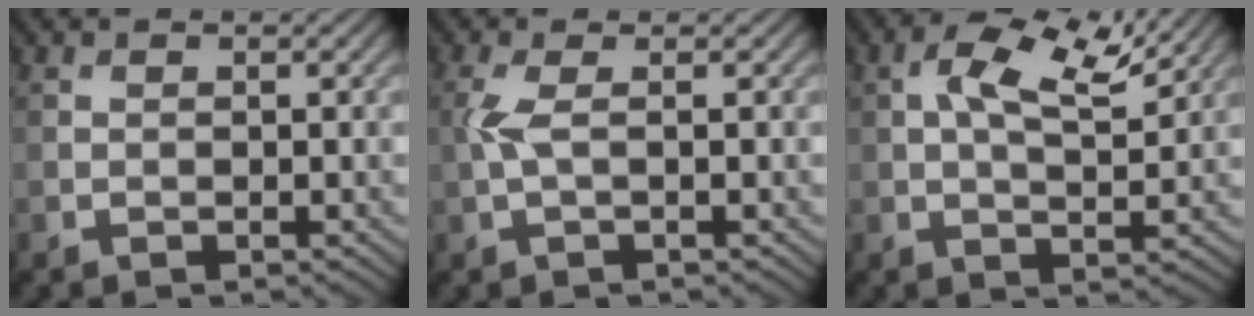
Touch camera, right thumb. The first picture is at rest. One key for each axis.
{"total": 2.4, "fx": 0.1, "fy": 0.5, "fz": 2.4, "tx": -0.060, "ty": 0.006, "tz": 0.000}
{"total": 8.2, "fx": 3.2, "fy": 3.6, "fz": 6.6, "tx": -0.123, "ty": 0.006, "tz": 0.052}